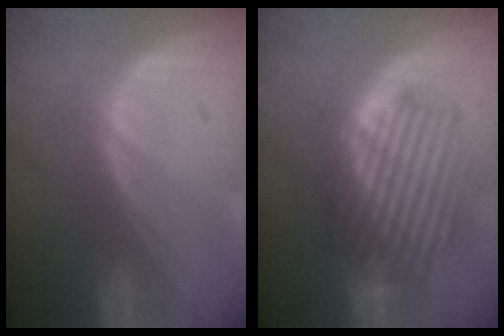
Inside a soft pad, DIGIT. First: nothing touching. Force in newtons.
{"total": 8.6, "press": 8.4, "slide": 1.9}